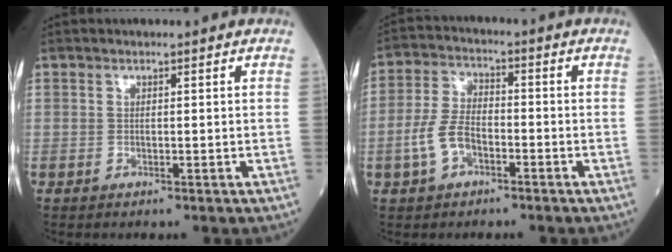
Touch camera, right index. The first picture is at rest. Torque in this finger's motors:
{"motor_torque": [0.35, -0.43, 0.47, 0.05]}